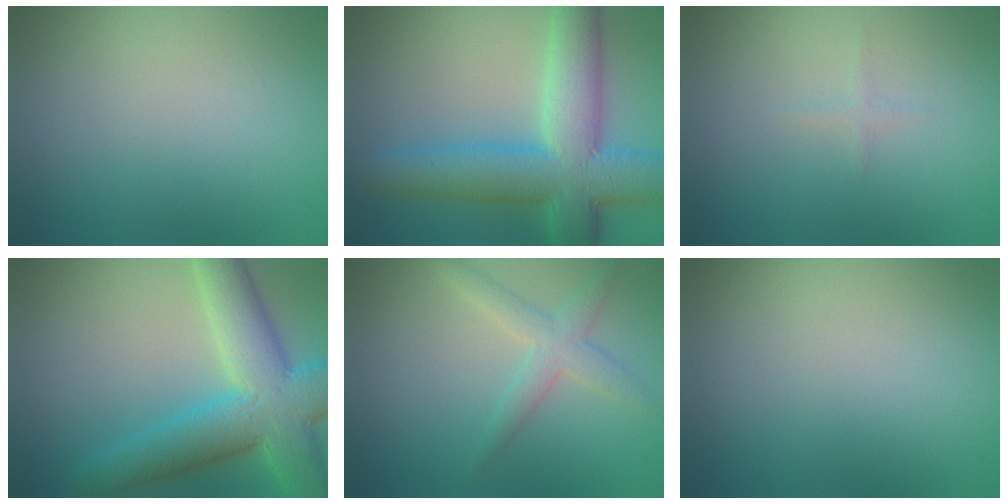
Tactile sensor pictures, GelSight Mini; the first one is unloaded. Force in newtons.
{"total": 9.8, "press": 9.8, "slide": 0.2}
{"total": 0.6, "press": 0.6, "slide": 0.0}
{"total": 9.4, "press": 9.4, "slide": 0.3}
{"total": 2.5, "press": 2.5, "slide": 0.1}
{"total": 0.0}